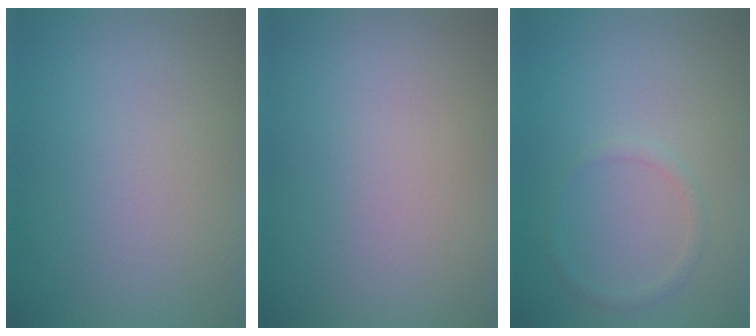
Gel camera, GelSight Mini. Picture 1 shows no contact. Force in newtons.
{"total": 0.0}
{"total": 1.0, "press": 1.0, "slide": 0.0}